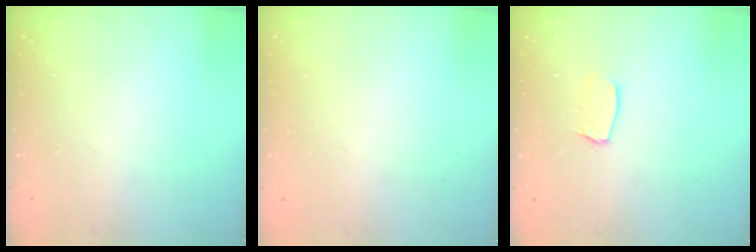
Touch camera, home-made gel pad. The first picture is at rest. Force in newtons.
{"total": 0.0}
{"total": 6.0, "press": 6.0, "slide": 0.3}